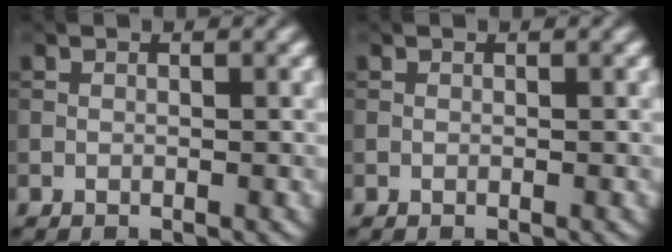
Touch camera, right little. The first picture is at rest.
{"total": 0.0}